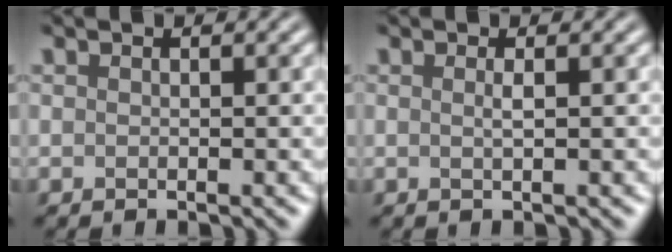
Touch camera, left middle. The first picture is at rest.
{"total": 0.9, "force": [0.1, 0.3, 0.9], "torque": [-0.010, 0.005, -0.002]}